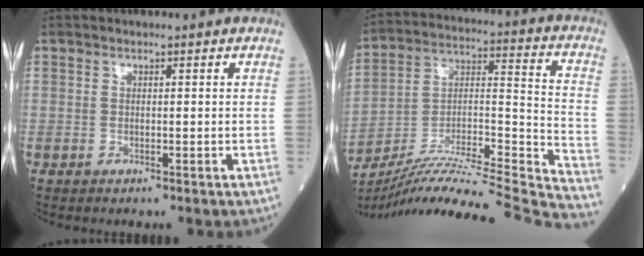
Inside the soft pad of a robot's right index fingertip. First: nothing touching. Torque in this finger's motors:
{"motor_torque": [-1.06, -1.08, -0.63, -0.21]}